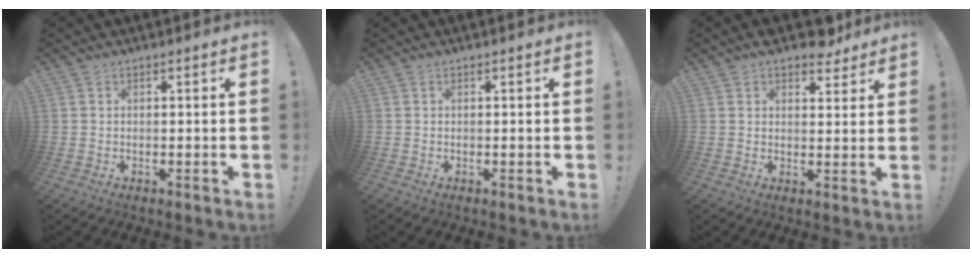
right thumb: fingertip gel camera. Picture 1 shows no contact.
{"total": 0.0}
{"total": 7.1, "force": [5.9, 3.1, 2.3], "torque": [-0.017, -0.035, 0.106]}